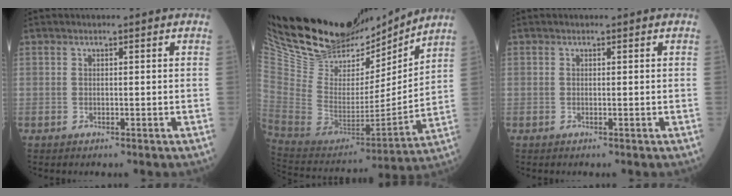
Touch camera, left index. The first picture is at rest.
{"total": 23.8, "force": [21.0, 6.7, 8.9], "torque": [-0.168, -0.024, 0.363]}
{"total": 0.0}